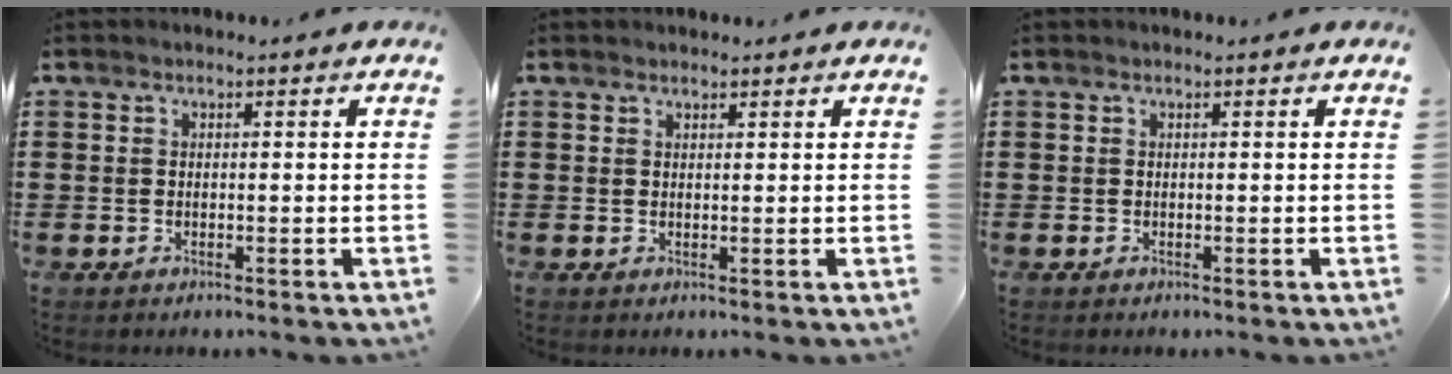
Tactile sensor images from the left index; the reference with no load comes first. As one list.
[{"total": 1.0, "force": [0.9, 0.3, 0.0], "torque": [-0.003, 0.001, 0.019]}, {"total": 0.0}]